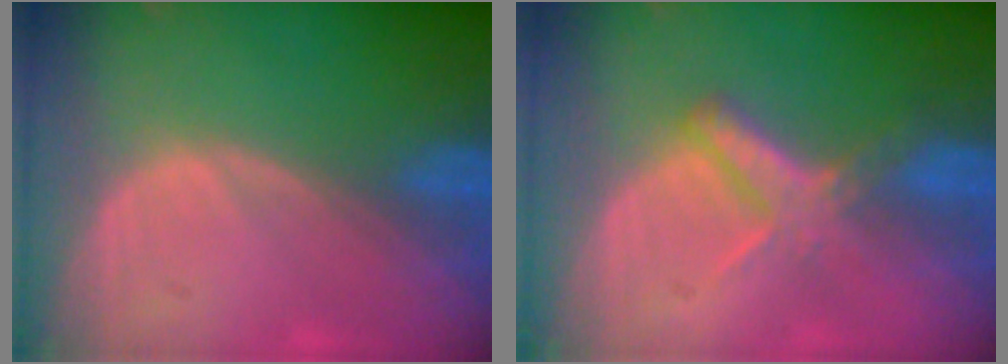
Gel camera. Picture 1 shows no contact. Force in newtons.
{"total": 5.5, "press": 4.9, "slide": 2.5}